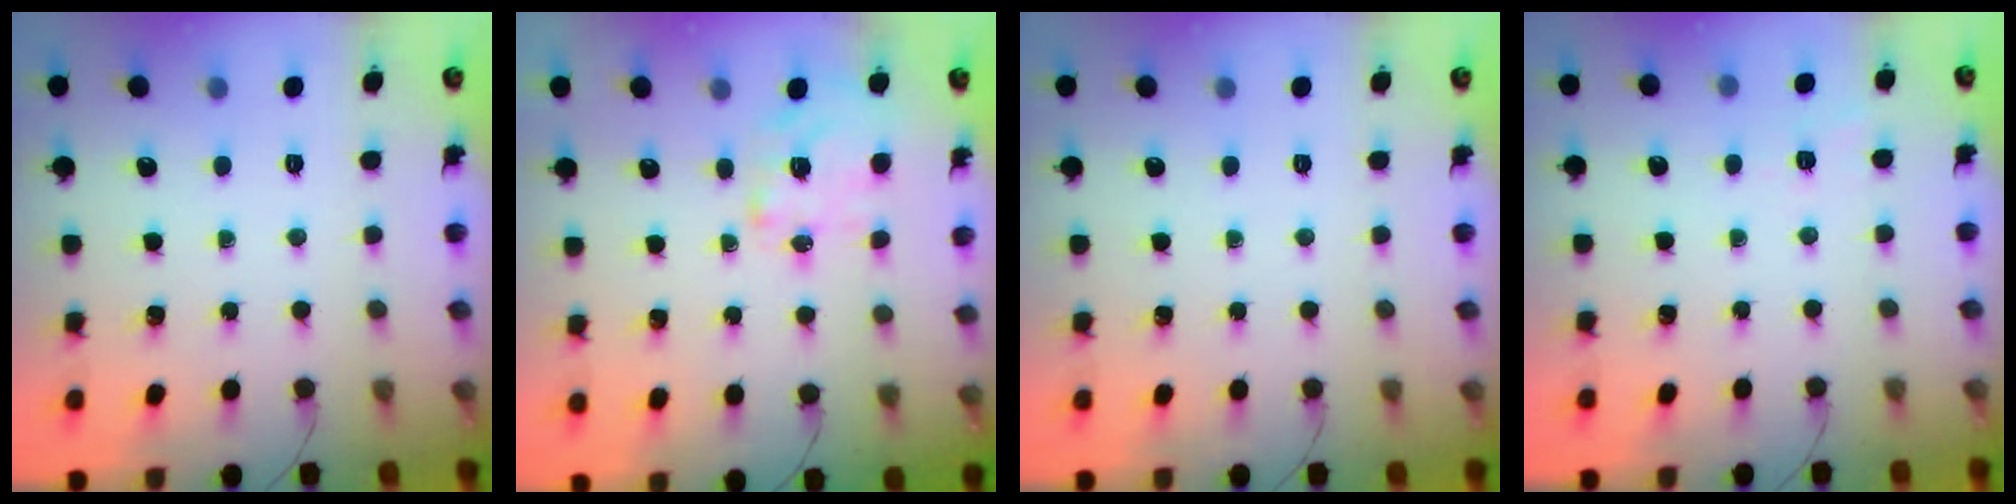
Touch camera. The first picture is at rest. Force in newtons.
{"total": 2.4, "press": 2.4, "slide": 0.3}
{"total": 0.0}
{"total": 2.3, "press": 1.8, "slide": 1.4}